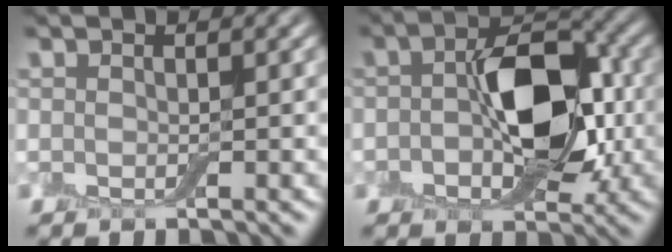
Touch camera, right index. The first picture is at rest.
{"total": 9.0, "force": [-0.5, 5.3, 7.2], "torque": [-0.115, 0.006, -0.015]}